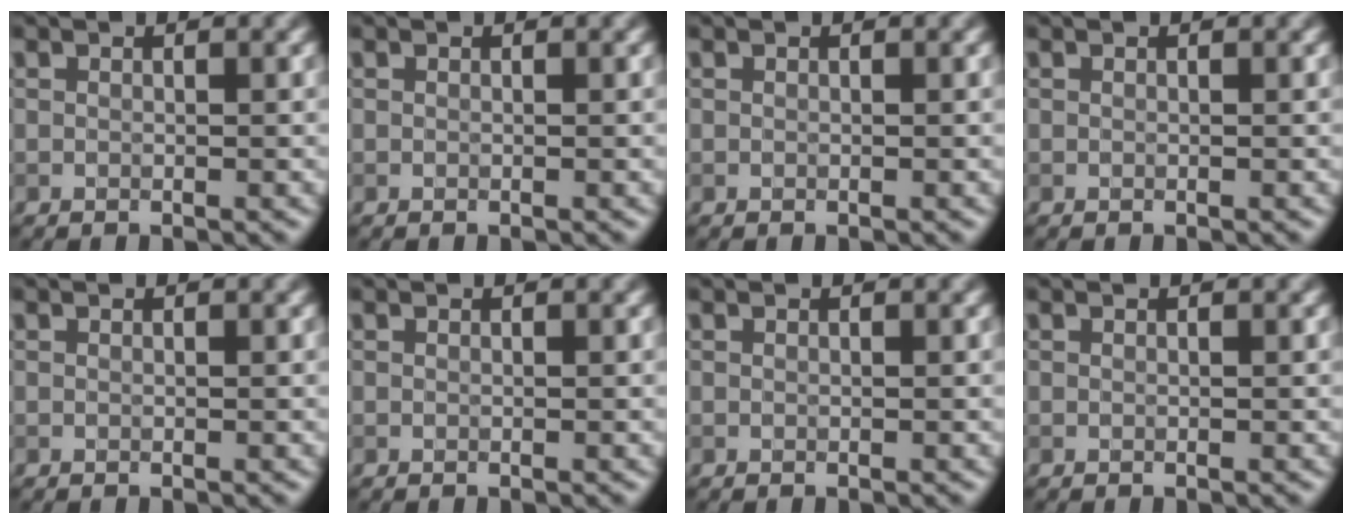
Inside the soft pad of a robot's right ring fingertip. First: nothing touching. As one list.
[{"total": 0.0}, {"total": 0.0}, {"total": 0.0}, {"total": 0.0}, {"total": 0.0}, {"total": 0.0}, {"total": 0.0}]